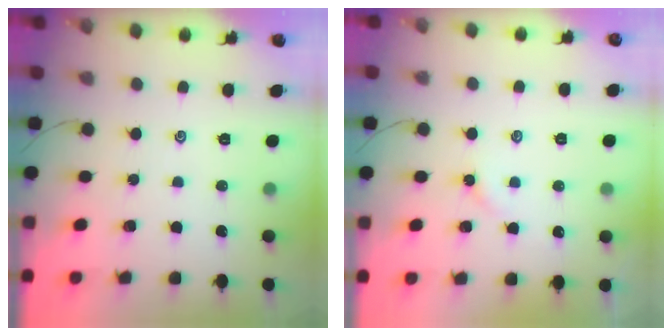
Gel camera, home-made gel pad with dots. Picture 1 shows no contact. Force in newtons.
{"total": 1.5, "press": 1.4, "slide": 0.3}